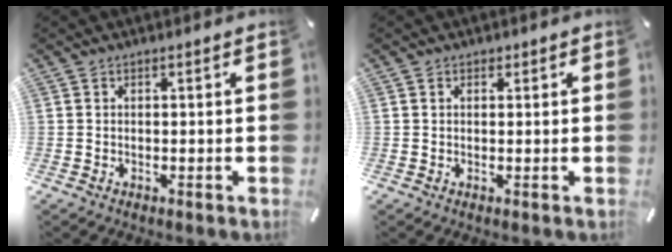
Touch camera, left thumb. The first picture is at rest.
{"total": 0.9, "force": [0.4, 0.7, 0.4], "torque": [-0.008, 0.005, 0.007]}